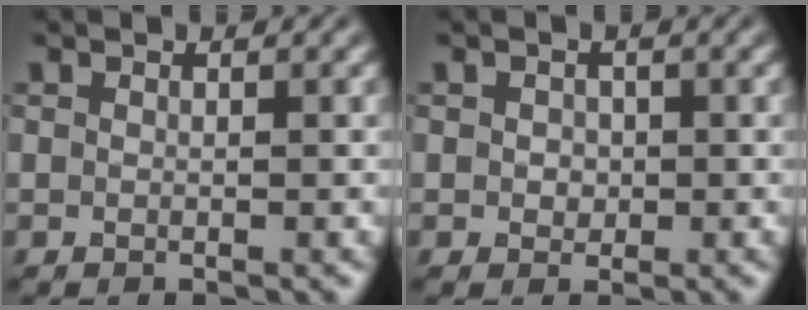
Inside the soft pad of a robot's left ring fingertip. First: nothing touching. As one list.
[{"total": 1.1, "force": [0.1, 1.0, 0.5], "torque": [-0.008, -0.002, -0.001]}]